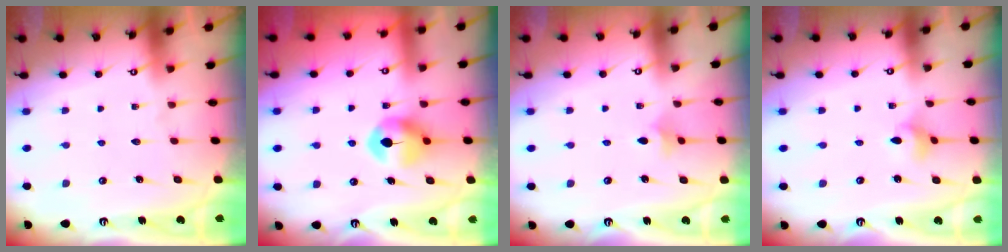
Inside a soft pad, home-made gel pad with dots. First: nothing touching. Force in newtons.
{"total": 8.6, "press": 8.6, "slide": 0.3}
{"total": 4.6, "press": 4.6, "slide": 0.7}
{"total": 2.9, "press": 2.9, "slide": 0.5}